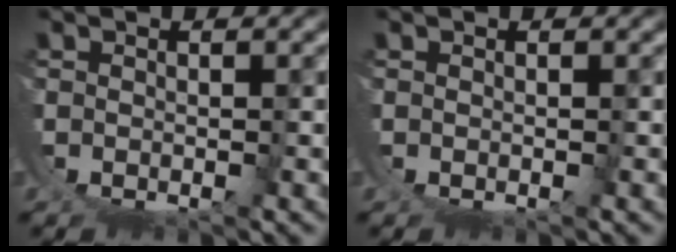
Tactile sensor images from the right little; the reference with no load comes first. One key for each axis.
{"total": 0.0}